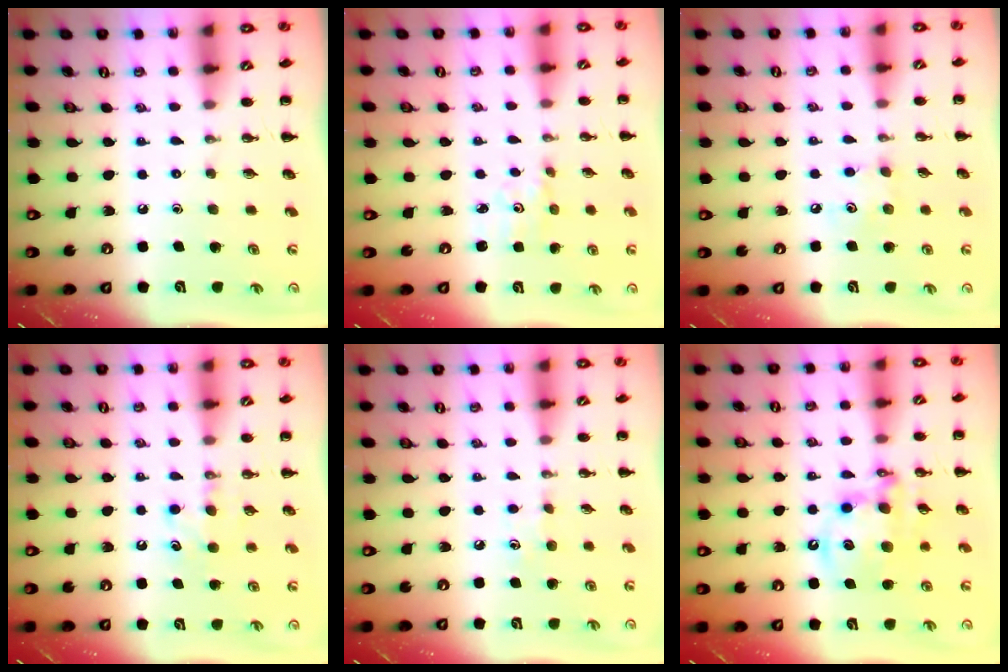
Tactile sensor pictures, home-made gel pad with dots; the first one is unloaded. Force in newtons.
{"total": 2.1, "press": 2.0, "slide": 0.6}
{"total": 5.6, "press": 5.5, "slide": 1.0}
{"total": 7.1, "press": 6.9, "slide": 1.6}
{"total": 4.3, "press": 4.0, "slide": 1.5}
{"total": 12.9, "press": 12.6, "slide": 2.9}